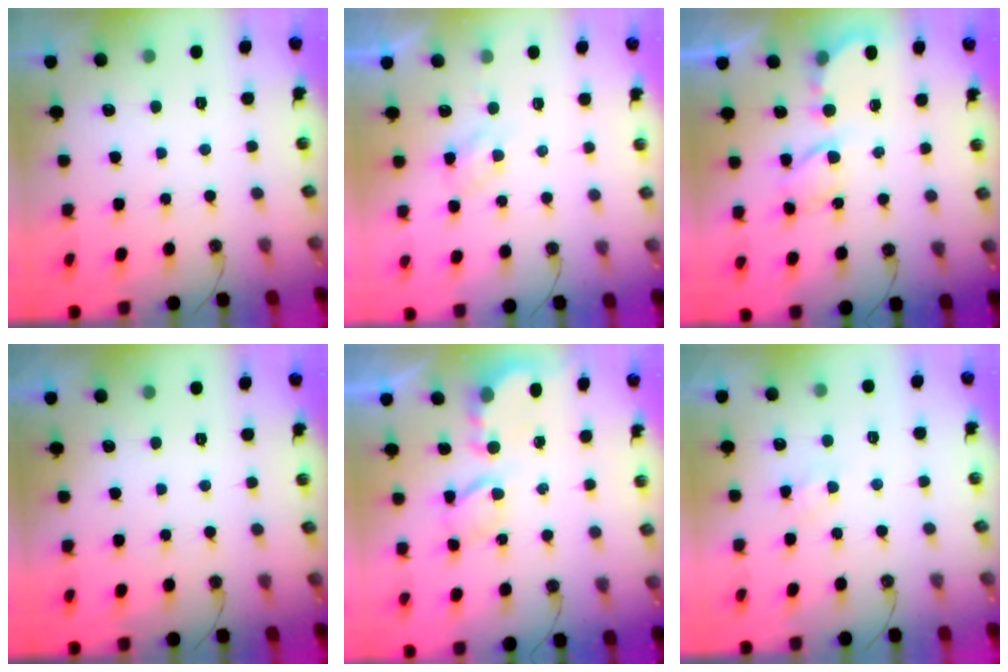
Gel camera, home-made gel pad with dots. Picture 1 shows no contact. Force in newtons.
{"total": 4.4, "press": 4.4, "slide": 0.5}
{"total": 6.0, "press": 6.0, "slide": 0.2}
{"total": 0.0}
{"total": 5.7, "press": 5.7, "slide": 0.2}
{"total": 5.9, "press": 5.8, "slide": 0.7}